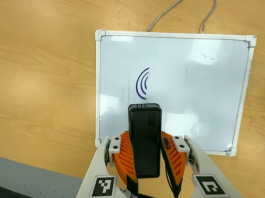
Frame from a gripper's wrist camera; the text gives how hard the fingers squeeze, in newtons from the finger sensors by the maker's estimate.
{"total": 7.0, "left": 6.1, "right": 7.9}